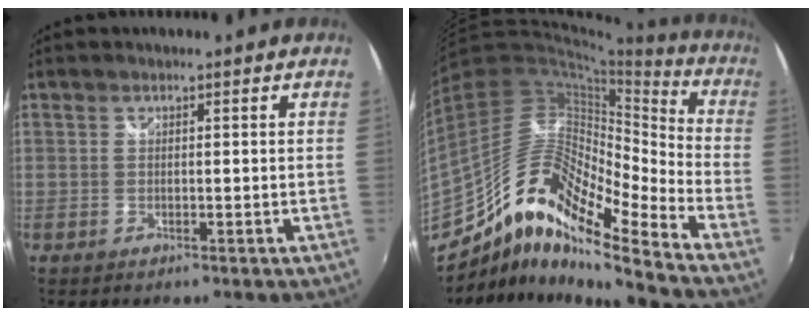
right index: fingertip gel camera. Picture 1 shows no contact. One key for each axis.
{"total": 15.2, "fx": -10.3, "fy": 2.6, "fz": 10.9, "tx": -0.182, "ty": 0.007, "tz": -0.213}